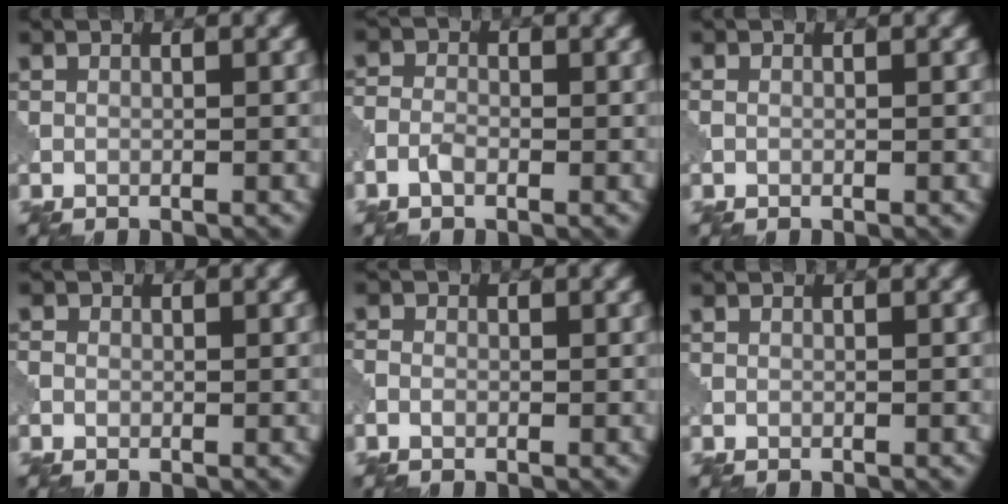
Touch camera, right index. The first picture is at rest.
{"total": 1.6, "force": [-0.8, 0.9, 1.0], "torque": [-0.019, 0.003, -0.022]}
{"total": 0.7, "force": [0.0, 0.5, 0.5], "torque": [-0.012, 0.000, 0.000]}
{"total": 1.1, "force": [0.0, 1.0, 0.4], "torque": [-0.010, 0.000, -0.001]}
{"total": 1.1, "force": [-0.3, 0.9, 0.6], "torque": [-0.018, -0.001, -0.007]}
{"total": 0.0}